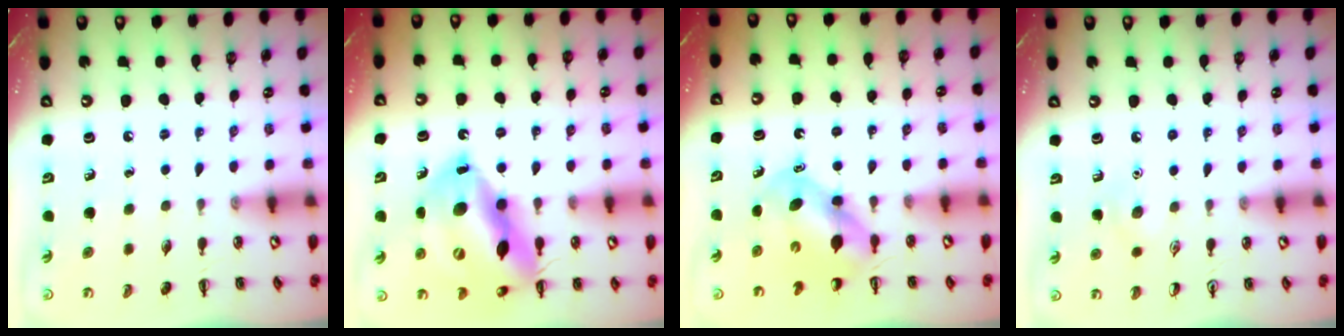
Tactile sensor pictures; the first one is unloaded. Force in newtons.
{"total": 19.8, "press": 19.1, "slide": 5.5}
{"total": 6.1, "press": 6.0, "slide": 1.0}
{"total": 6.0, "press": 5.8, "slide": 1.6}